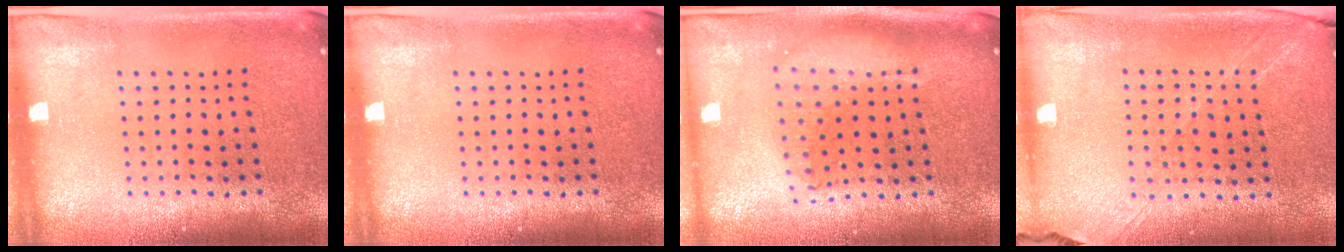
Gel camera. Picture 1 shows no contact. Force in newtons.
{"total": 0.0}
{"total": 1.9, "press": 1.6, "slide": 1.0}
{"total": 1.3, "press": 1.2, "slide": 0.6}